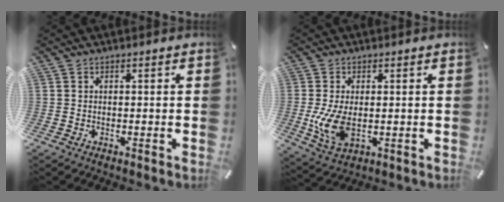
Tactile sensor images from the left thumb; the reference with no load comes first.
{"total": 9.2, "force": [-0.6, 5.2, 7.6], "torque": [-0.173, -0.015, -0.011]}